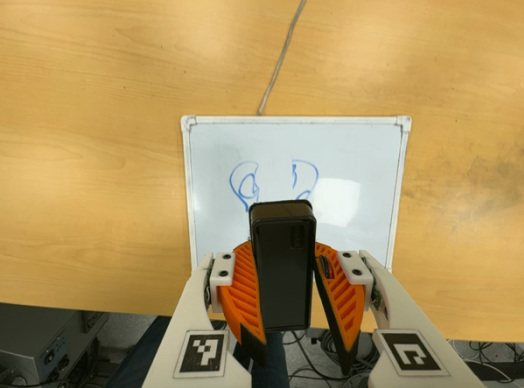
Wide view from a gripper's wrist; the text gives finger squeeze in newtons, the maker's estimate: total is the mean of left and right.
{"total": 8.2, "left": 9.1, "right": 7.3}